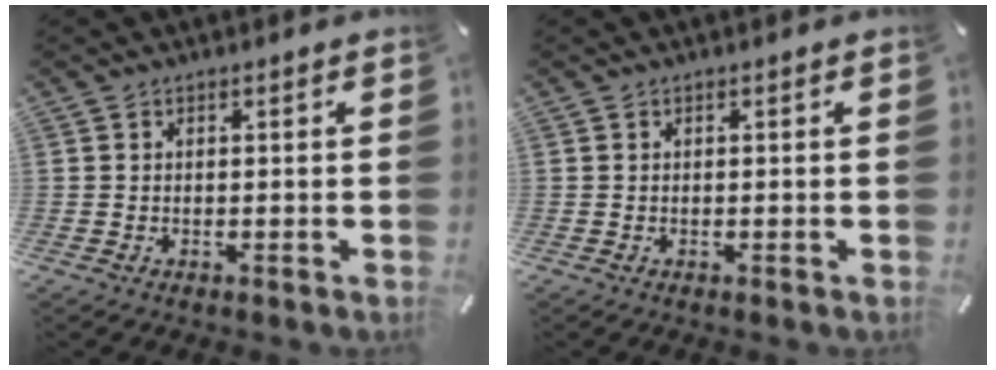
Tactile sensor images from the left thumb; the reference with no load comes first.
{"total": 0.0}